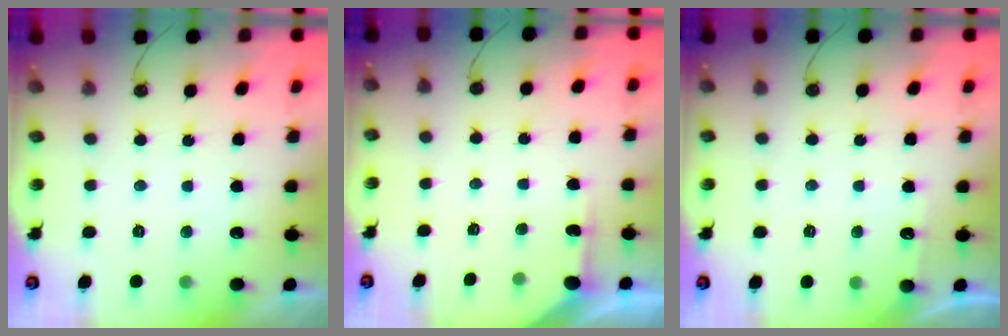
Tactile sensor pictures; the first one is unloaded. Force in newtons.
{"total": 3.2, "press": 3.1, "slide": 0.4}
{"total": 3.1, "press": 3.1, "slide": 0.4}